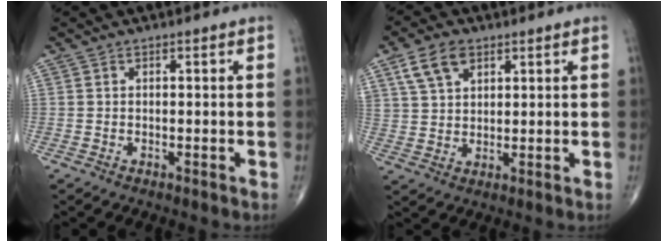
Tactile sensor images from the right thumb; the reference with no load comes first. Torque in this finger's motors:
{"motor_torque": [-0.35, 0.70, 0.88, 0.91, 0.08]}